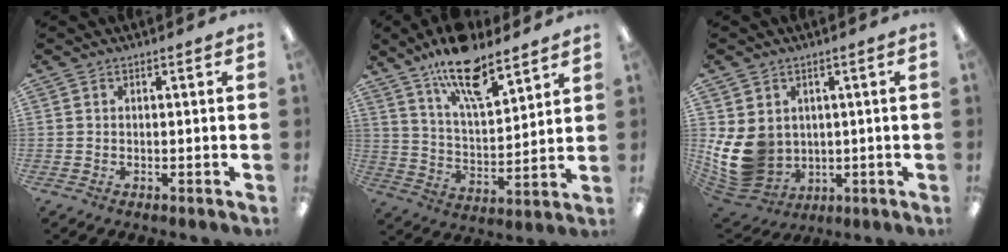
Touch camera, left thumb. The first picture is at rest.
{"total": 15.9, "force": [11.8, 5.5, 9.3], "torque": [-0.151, -0.063, 0.200]}
{"total": 11.9, "force": [0.8, 10.3, 6.0], "torque": [-0.153, -0.017, 0.025]}